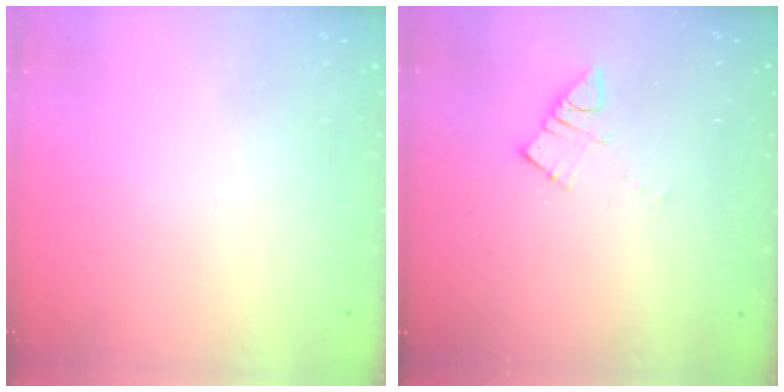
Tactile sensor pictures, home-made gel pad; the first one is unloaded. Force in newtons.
{"total": 4.9, "press": 4.8, "slide": 0.5}